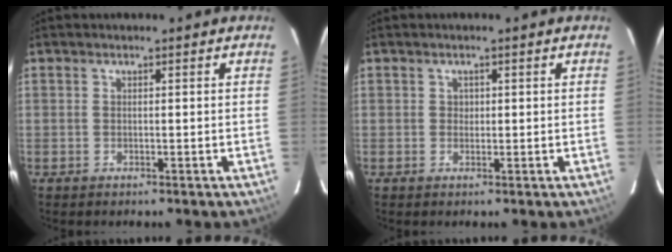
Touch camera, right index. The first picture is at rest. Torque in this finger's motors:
{"motor_torque": [0.16, 0.08, -0.02, 0.01]}